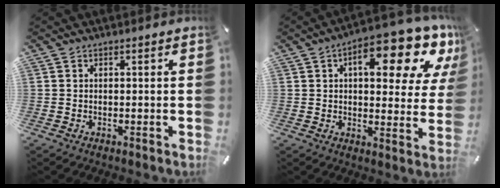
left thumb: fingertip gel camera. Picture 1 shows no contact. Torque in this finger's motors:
{"motor_torque": [1.32, 1.30, 1.54, -1.23, 0.27]}